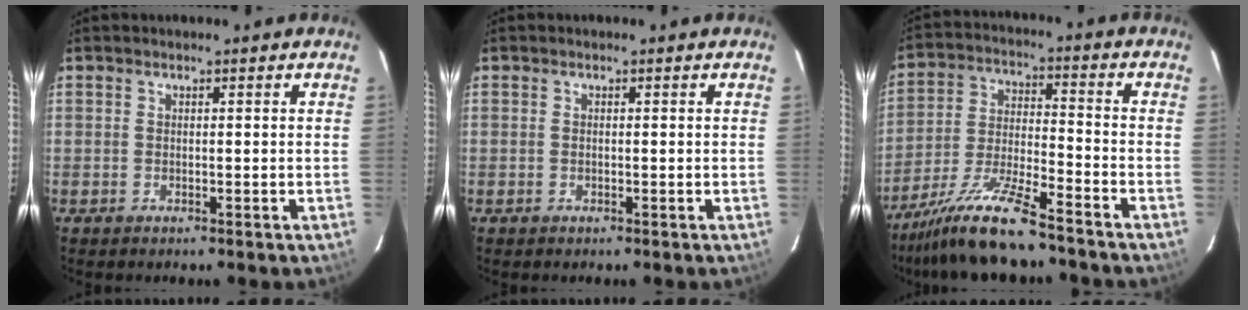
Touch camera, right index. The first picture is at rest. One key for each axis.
{"total": 0.0}
{"total": 12.8, "fx": -10.7, "fy": 1.1, "fz": 6.9, "tx": -0.147, "ty": -0.009, "tz": -0.197}